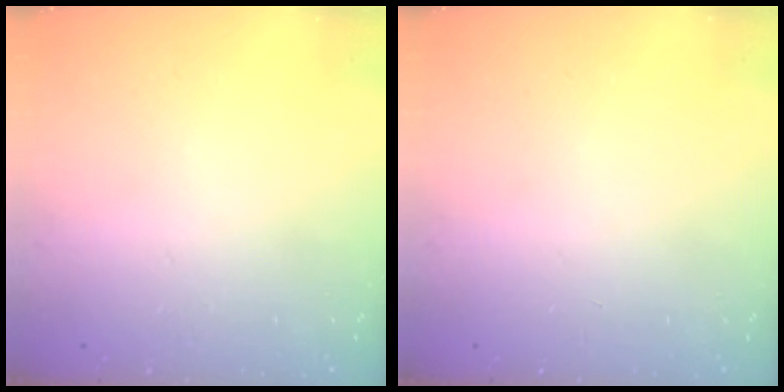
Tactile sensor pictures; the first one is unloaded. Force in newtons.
{"total": 0.0}